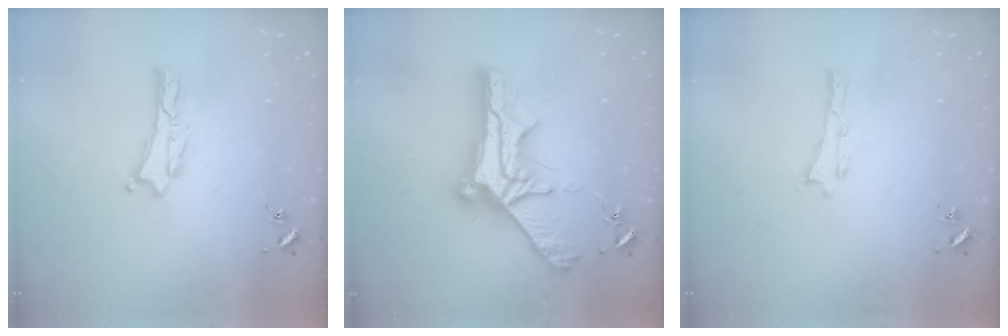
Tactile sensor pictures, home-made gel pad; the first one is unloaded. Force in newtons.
{"total": 11.2, "press": 11.2, "slide": 0.8}
{"total": 0.0}